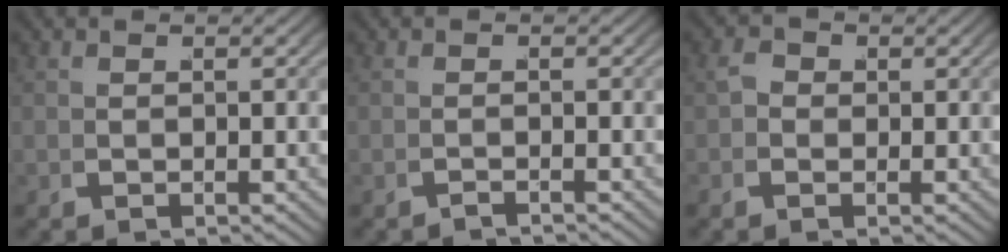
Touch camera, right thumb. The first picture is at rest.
{"total": 1.8, "force": [-1.2, -1.0, -1.0], "torque": [0.017, 0.003, -0.024]}
{"total": 2.5, "force": [0.0, 2.2, 1.3], "torque": [-0.026, 0.001, -0.005]}